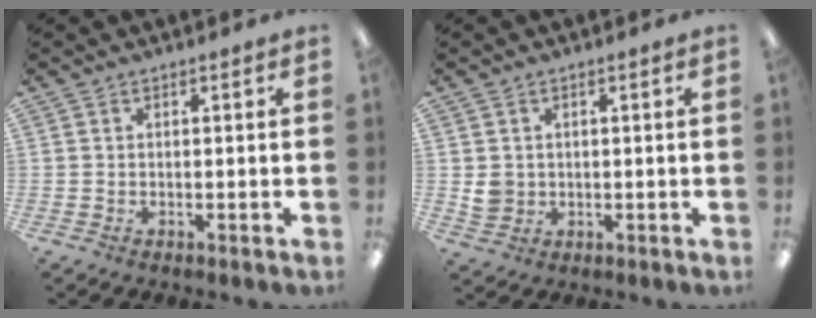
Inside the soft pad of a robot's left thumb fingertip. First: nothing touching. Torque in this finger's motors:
{"motor_torque": [0.46, 0.81, 0.41, -0.50, 0.01]}